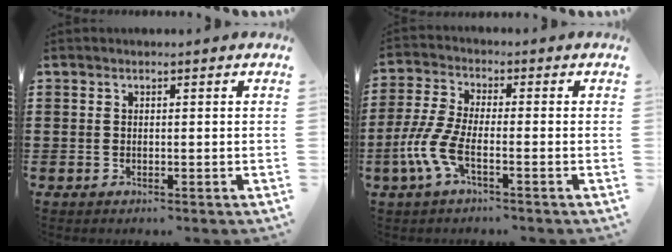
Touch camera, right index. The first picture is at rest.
{"total": 6.5, "force": [-2.9, 2.0, 5.4], "torque": [-0.150, -0.020, -0.064]}